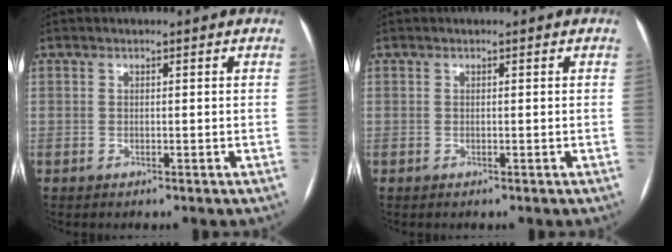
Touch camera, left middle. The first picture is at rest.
{"total": 0.0}